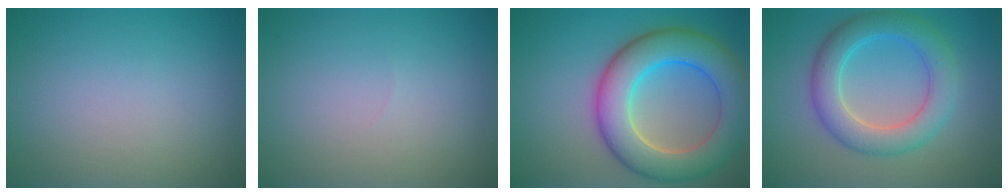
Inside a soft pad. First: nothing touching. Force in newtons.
{"total": 0.0}
{"total": 9.3, "press": 9.3, "slide": 0.6}
{"total": 5.6, "press": 5.6, "slide": 0.4}